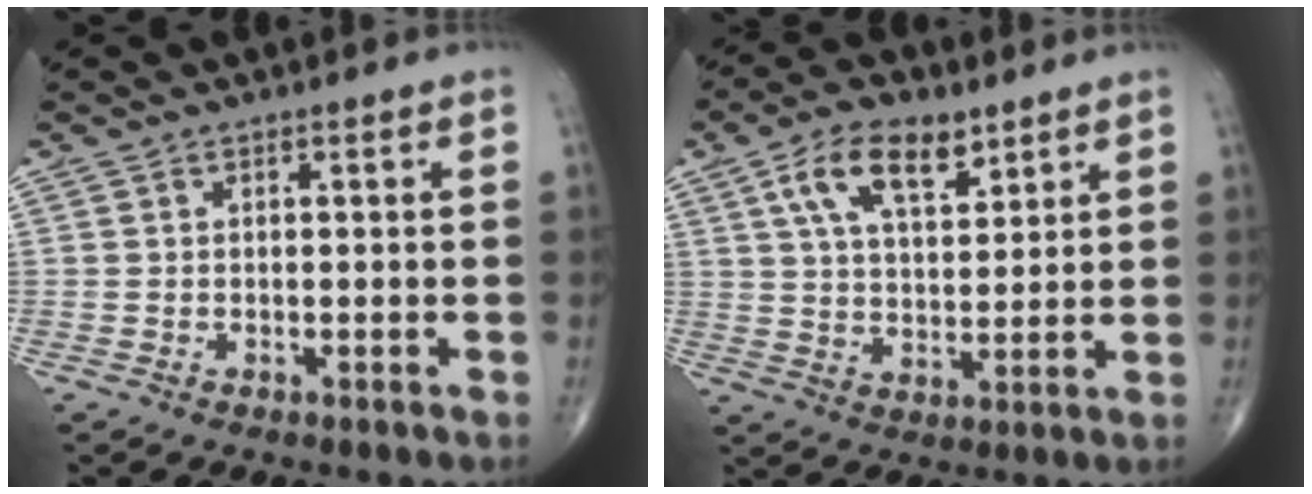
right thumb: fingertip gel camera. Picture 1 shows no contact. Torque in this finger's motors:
{"motor_torque": [-0.39, 1.68, 0.15, -0.06, 0.10]}